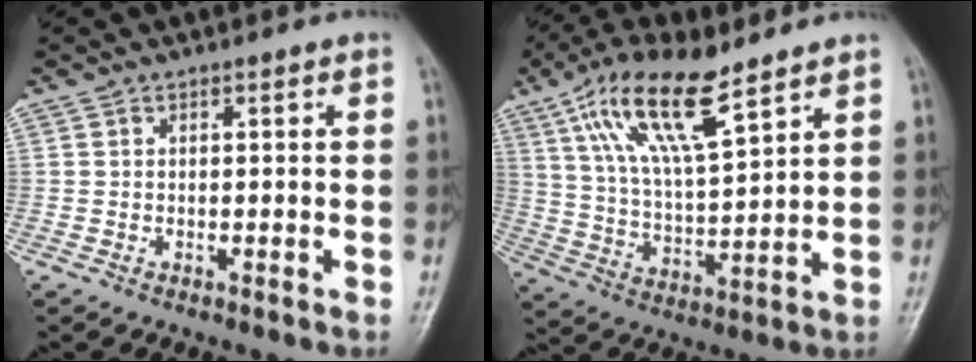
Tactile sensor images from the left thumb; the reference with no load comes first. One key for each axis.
{"total": 15.3, "fx": 9.2, "fy": 4.6, "fz": 11.2, "tx": -0.199, "ty": -0.029, "tz": 0.181}